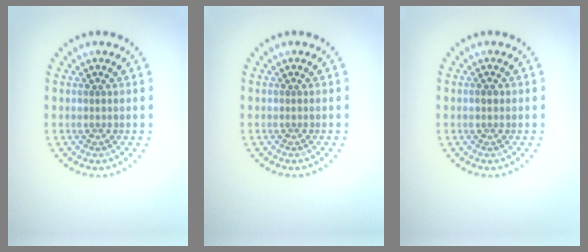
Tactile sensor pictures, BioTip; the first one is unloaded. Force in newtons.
{"total": 0.0}
{"total": 1.1, "press": 1.1, "slide": 0.0}